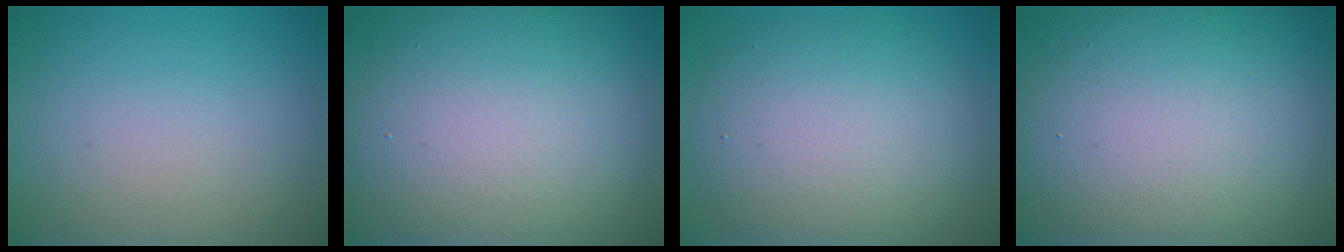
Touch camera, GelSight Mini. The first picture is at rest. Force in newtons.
{"total": 19.0, "press": 19.0, "slide": 0.7}
{"total": 8.5, "press": 8.5, "slide": 0.3}
{"total": 22.1, "press": 22.1, "slide": 1.1}